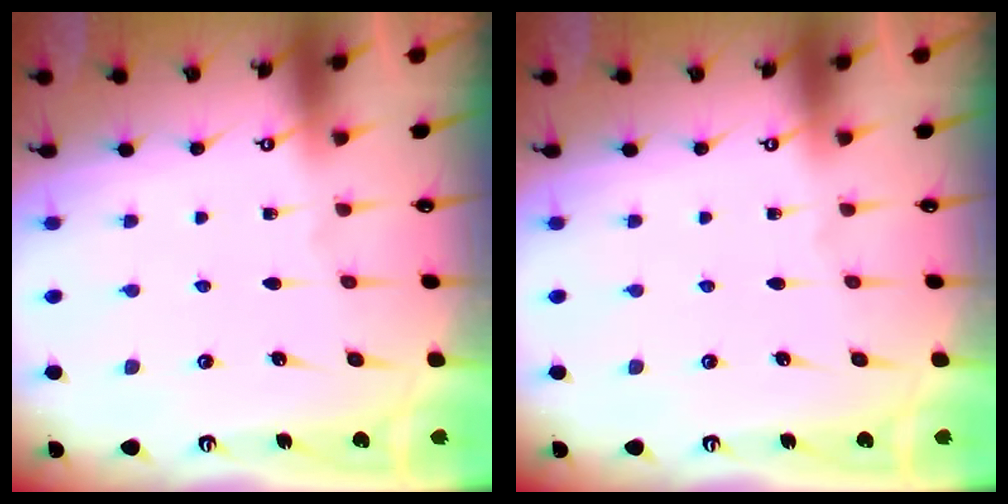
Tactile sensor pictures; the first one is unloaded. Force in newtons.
{"total": 0.0}